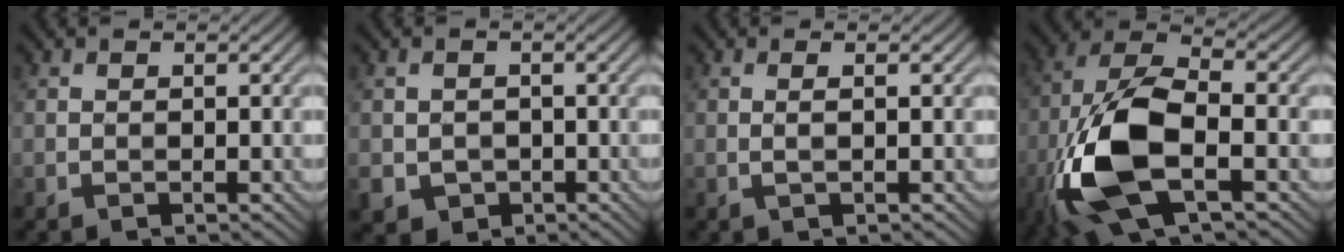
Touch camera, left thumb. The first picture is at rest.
{"total": 3.2, "force": [-1.1, 2.8, 1.0], "torque": [-0.036, -0.015, -0.018]}
{"total": 1.0, "force": [0.0, -0.2, 1.0], "torque": [-0.022, 0.003, -0.001]}
{"total": 13.8, "force": [-4.7, 6.0, 11.5], "torque": [-0.274, -0.009, -0.098]}